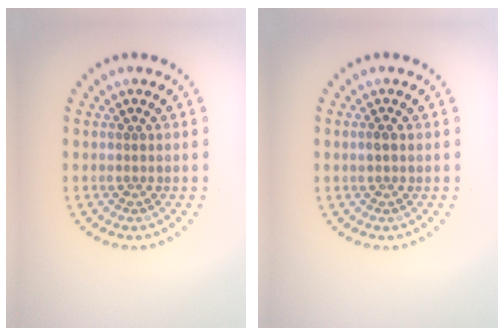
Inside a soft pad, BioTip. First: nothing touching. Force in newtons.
{"total": 0.7, "press": 0.7, "slide": 0.1}